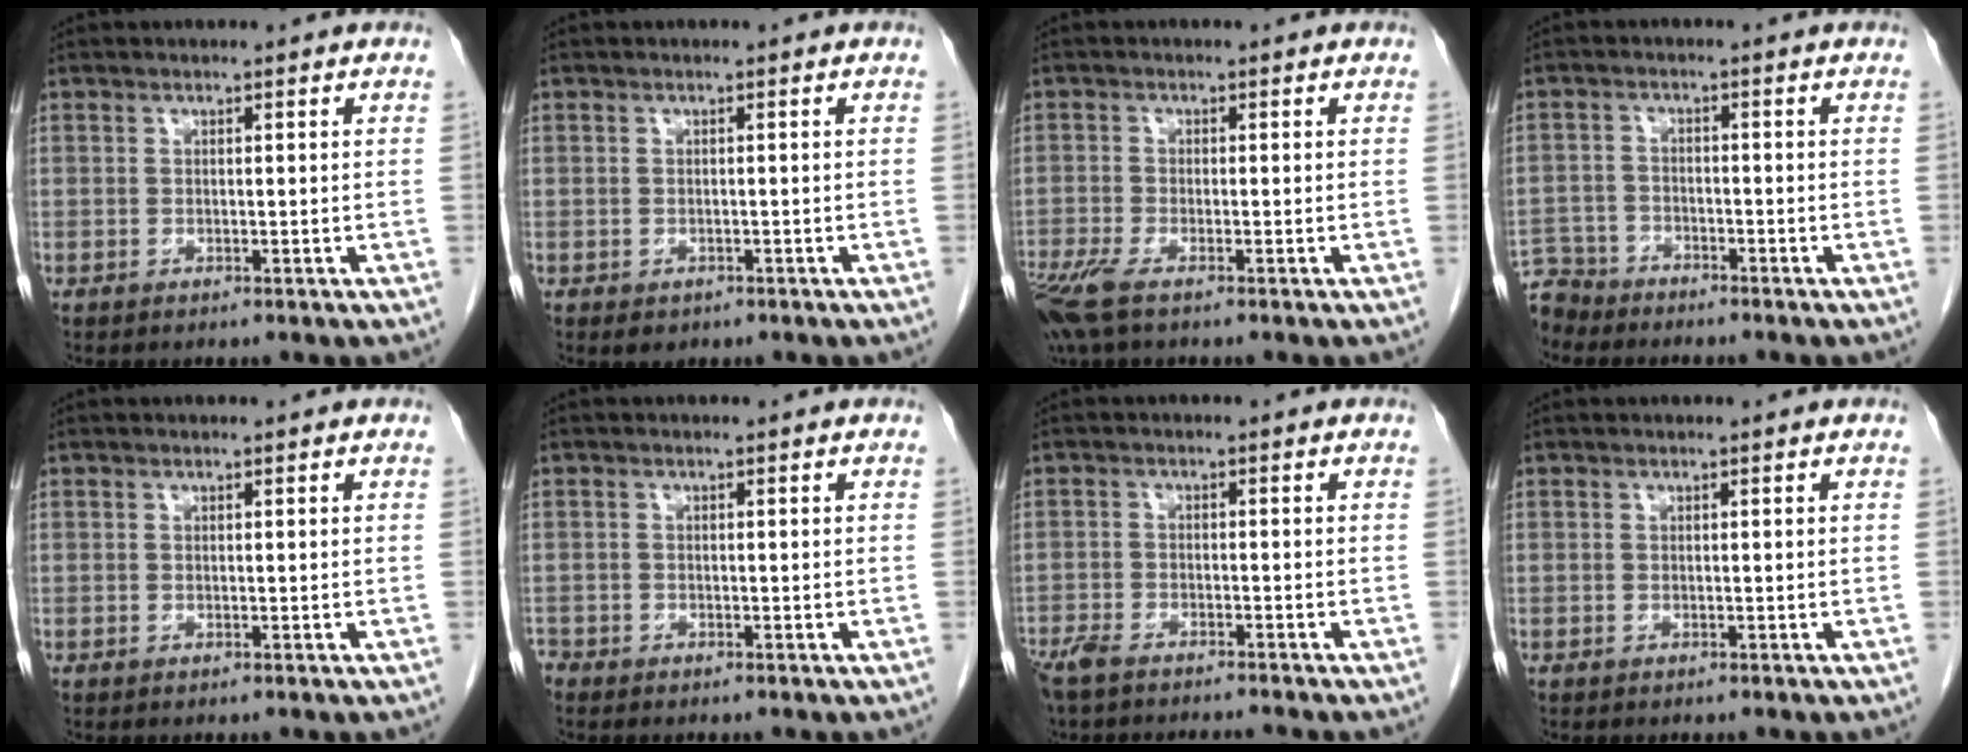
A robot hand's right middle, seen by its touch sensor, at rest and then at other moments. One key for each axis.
{"total": 1.5, "fx": -0.9, "fy": 1.0, "fz": 0.6, "tx": -0.009, "ty": 0.000, "tz": -0.003}
{"total": 5.7, "fx": -3.9, "fy": 1.2, "fz": 4.0, "tx": -0.087, "ty": -0.017, "tz": -0.075}
{"total": 5.7, "fx": -5.4, "fy": 2.0, "fz": -0.5, "tx": 0.011, "ty": -0.006, "tz": -0.104}
{"total": 0.0}
{"total": 1.2, "fx": -1.1, "fy": 0.5, "fz": 0.1, "tx": -0.005, "ty": -0.001, "tz": -0.020}
{"total": 7.7, "fx": -7.0, "fy": 0.8, "fz": 3.2, "tx": -0.053, "ty": -0.011, "tz": -0.116}
{"total": 0.0}